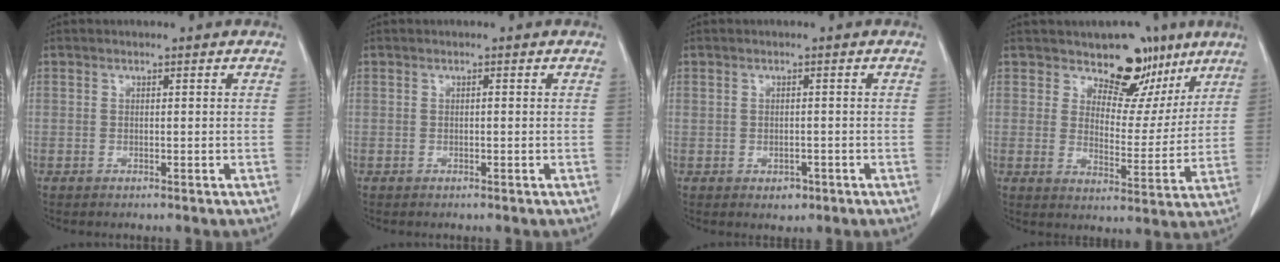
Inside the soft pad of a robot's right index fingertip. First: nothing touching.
{"total": 0.0}
{"total": 1.8, "force": [-0.7, 1.3, 1.0], "torque": [-0.013, 0.003, 0.001]}
{"total": 9.2, "force": [6.9, 5.0, 3.4], "torque": [-0.031, -0.010, 0.101]}